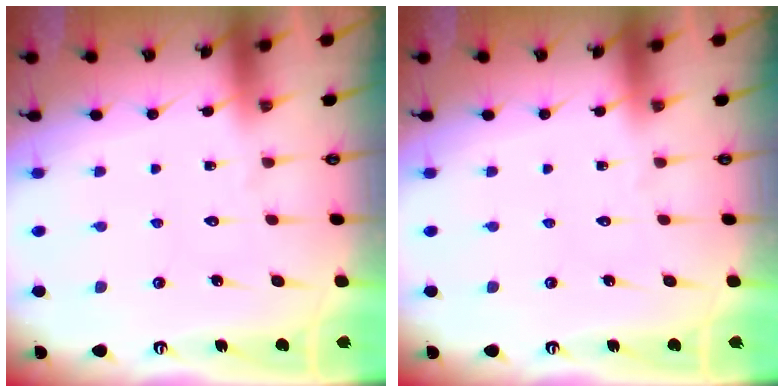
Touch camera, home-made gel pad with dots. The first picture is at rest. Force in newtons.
{"total": 0.0}